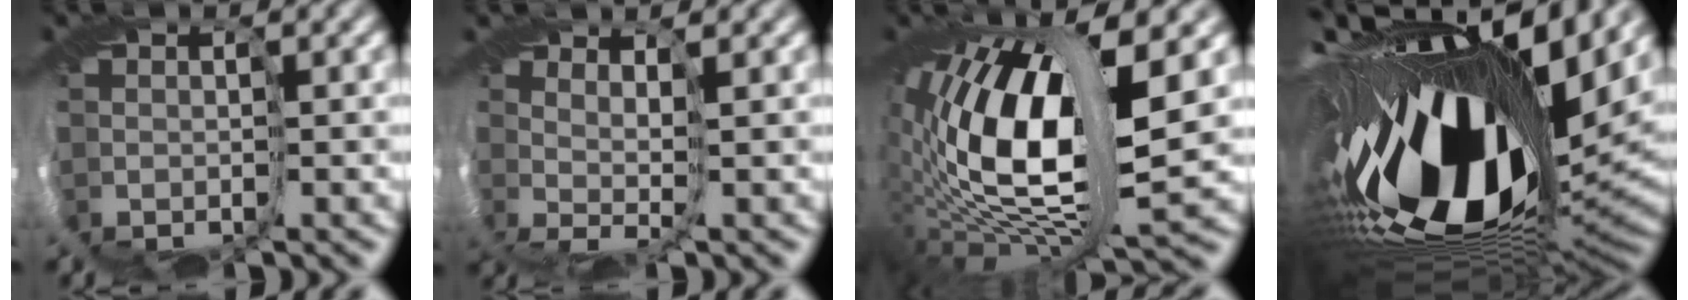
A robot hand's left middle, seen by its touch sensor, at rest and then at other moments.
{"total": 1.9, "force": [1.2, -1.0, 1.0], "torque": [-0.015, 0.003, 0.027]}
{"total": 15.9, "force": [0.8, 6.7, 14.3], "torque": [-0.275, 0.005, 0.027]}
{"total": 18.7, "force": [1.7, 7.8, 17.0], "torque": [-0.311, -0.037, 0.034]}